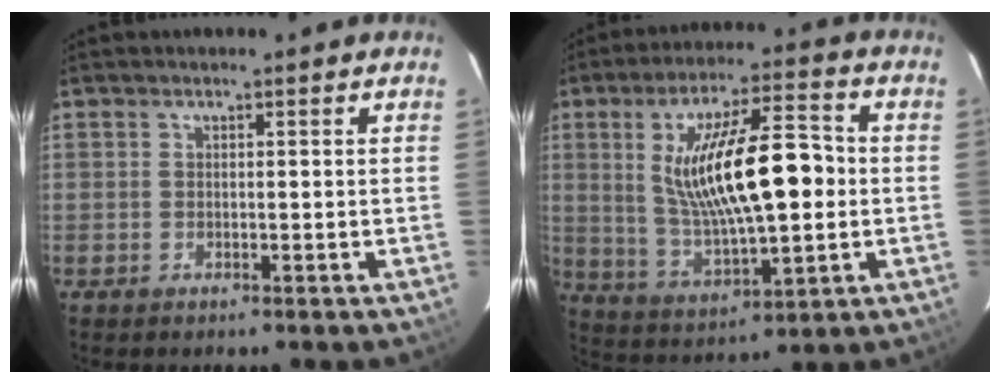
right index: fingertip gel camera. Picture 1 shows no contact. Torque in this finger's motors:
{"motor_torque": [0.85, 0.00, 1.05, 0.21]}